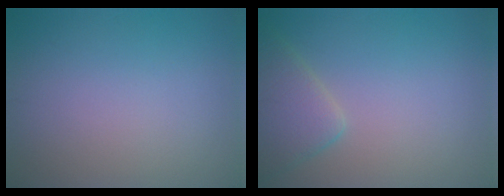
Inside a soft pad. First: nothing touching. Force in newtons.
{"total": 3.5, "press": 3.4, "slide": 0.4}